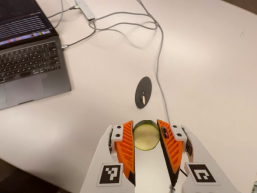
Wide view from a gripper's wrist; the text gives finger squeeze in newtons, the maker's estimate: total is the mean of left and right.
{"total": 13.1, "left": 14.2, "right": 12.0}